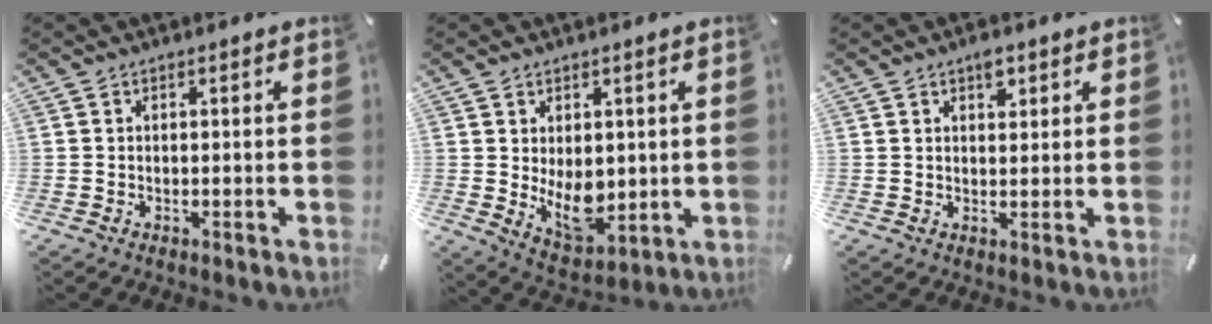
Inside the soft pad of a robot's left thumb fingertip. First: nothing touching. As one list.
[{"total": 9.3, "force": [0.0, 6.4, 6.8], "torque": [-0.101, -0.011, 0.004]}, {"total": 3.1, "force": [1.8, 1.8, 1.9], "torque": [-0.017, -0.006, 0.027]}]